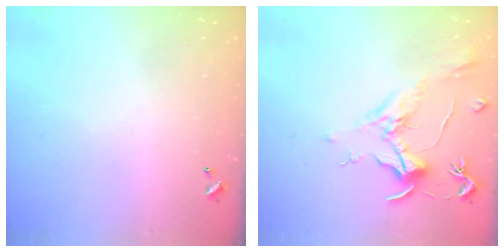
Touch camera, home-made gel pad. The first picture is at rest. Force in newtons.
{"total": 1.9, "press": 1.7, "slide": 0.9}